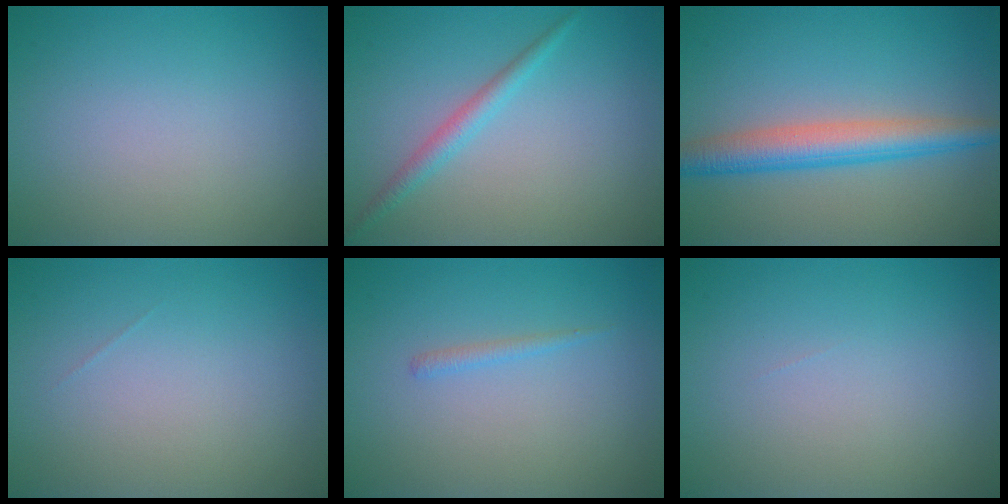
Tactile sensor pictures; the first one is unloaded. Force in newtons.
{"total": 1.8, "press": 1.8, "slide": 0.1}
{"total": 4.8, "press": 4.8, "slide": 0.1}
{"total": 0.0}
{"total": 0.8, "press": 0.8, "slide": 0.1}
{"total": 0.0}